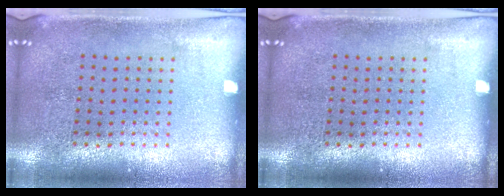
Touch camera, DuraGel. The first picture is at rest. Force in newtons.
{"total": 0.0}